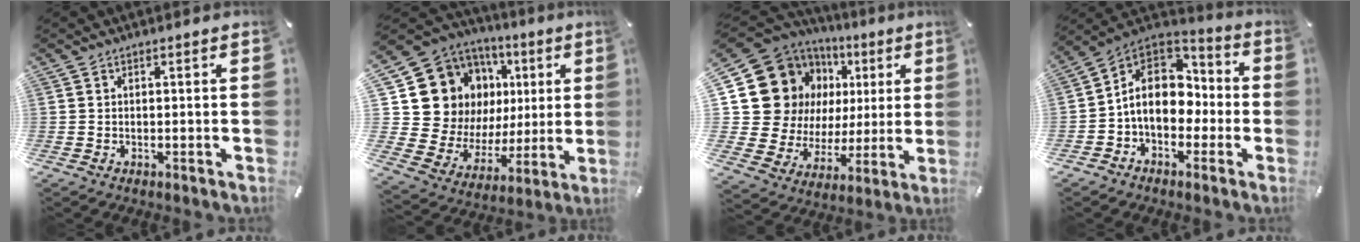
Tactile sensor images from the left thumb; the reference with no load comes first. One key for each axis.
{"total": 17.8, "fx": 6.7, "fy": 15.0, "fz": 6.9, "tx": -0.118, "ty": -0.054, "tz": 0.154}
{"total": 19.6, "fx": 7.1, "fy": 16.1, "fz": 8.5, "tx": -0.141, "ty": -0.053, "tz": 0.155}
{"total": 13.6, "fx": -0.7, "fy": 10.5, "fz": 8.5, "tx": -0.157, "ty": 0.004, "tz": -0.012}